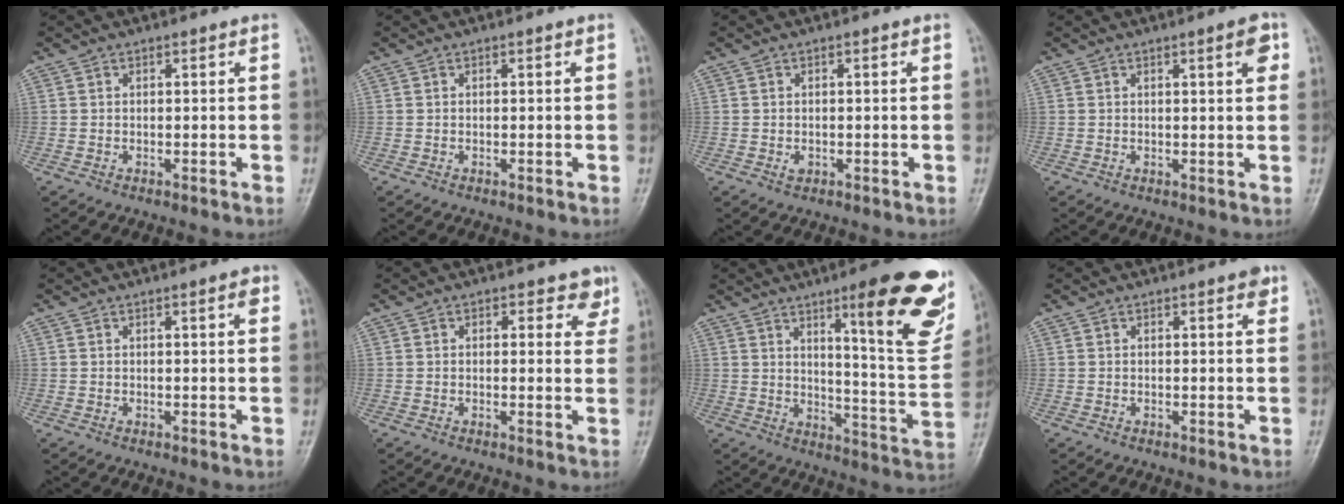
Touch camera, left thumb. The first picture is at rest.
{"total": 0.0}
{"total": 1.3, "force": [-0.3, 1.0, 0.8], "torque": [-0.006, 0.000, -0.004]}
{"total": 3.2, "force": [1.3, 0.7, 2.8], "torque": [-0.033, -0.002, 0.016]}
{"total": 1.5, "force": [0.7, 0.3, 1.3], "torque": [-0.017, 0.000, 0.008]}
{"total": 4.1, "force": [2.2, 2.6, 2.3], "torque": [0.009, -0.007, 0.018]}
{"total": 21.8, "force": [11.5, 4.1, 18.0], "torque": [-0.193, -0.060, 0.161]}
{"total": 1.6, "force": [0.9, 0.5, 1.2], "torque": [-0.013, -0.002, 0.009]}